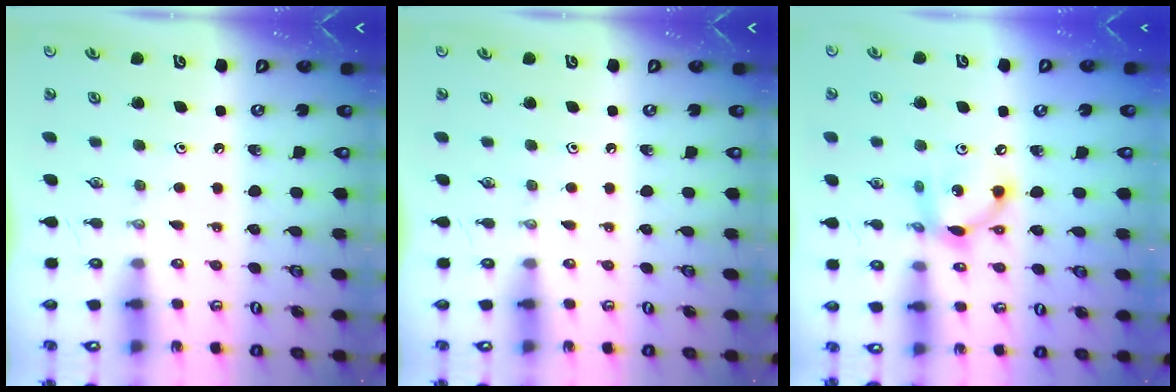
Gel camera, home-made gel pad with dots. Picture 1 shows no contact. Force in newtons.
{"total": 0.0}
{"total": 10.2, "press": 10.1, "slide": 0.6}